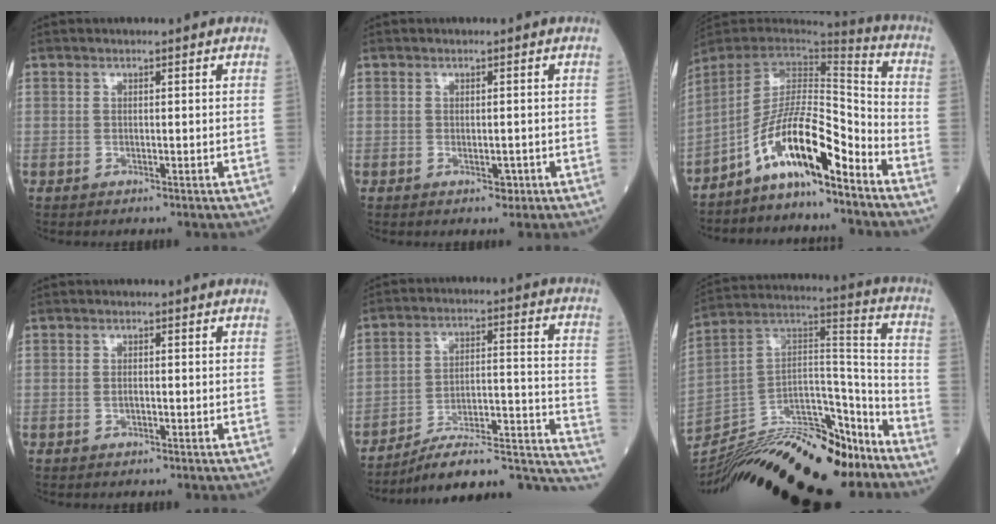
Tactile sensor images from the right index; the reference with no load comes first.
{"total": 1.7, "force": [-0.6, 0.9, 1.3], "torque": [-0.019, -0.001, -0.005]}
{"total": 12.2, "force": [-8.0, 2.0, 9.0], "torque": [-0.161, 0.020, -0.147]}
{"total": 0.9, "force": [-0.3, 0.4, 0.8], "torque": [-0.015, 0.001, -0.005]}
{"total": 21.5, "force": [-19.5, 3.6, 8.4], "torque": [-0.050, 0.056, -0.278]}
{"total": 26.4, "force": [-22.7, 4.6, 12.5], "torque": [-0.224, 0.008, -0.374]}